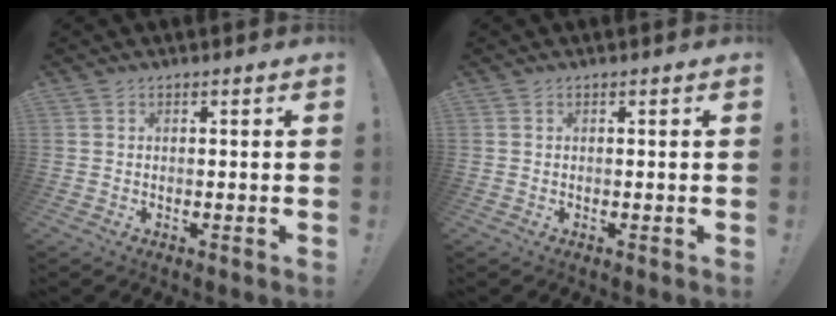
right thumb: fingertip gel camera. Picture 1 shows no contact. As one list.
[{"total": 0.0}]